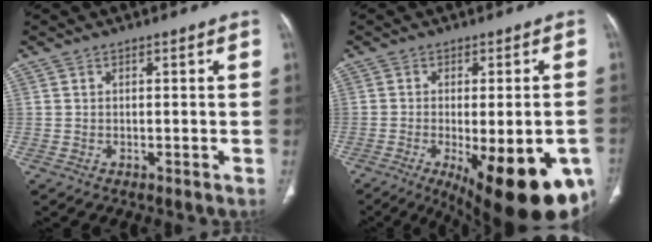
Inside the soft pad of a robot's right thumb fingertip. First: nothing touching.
{"total": 22.4, "force": [-8.8, 8.1, 19.0], "torque": [-0.193, -0.016, -0.101]}